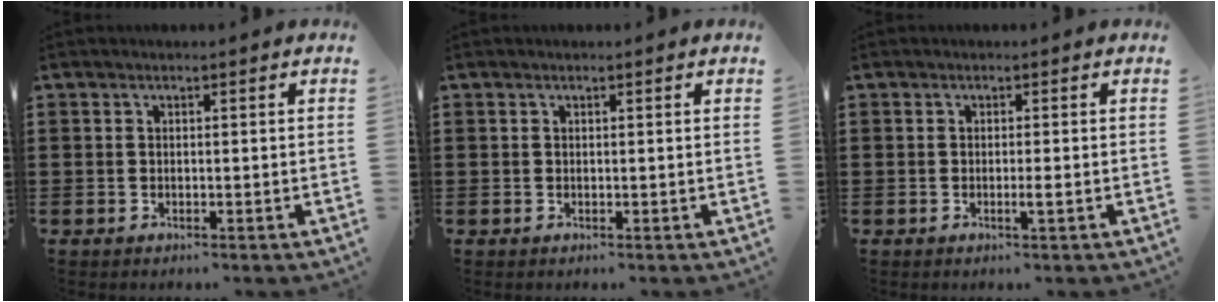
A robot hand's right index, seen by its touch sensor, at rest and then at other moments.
{"total": 0.0}
{"total": 1.3, "force": [-0.4, 0.0, 1.2], "torque": [-0.021, -0.003, -0.007]}